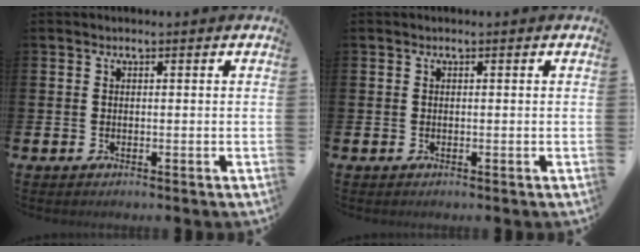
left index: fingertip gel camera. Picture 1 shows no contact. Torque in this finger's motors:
{"motor_torque": [-0.03, -0.03, 0.00, 0.00]}